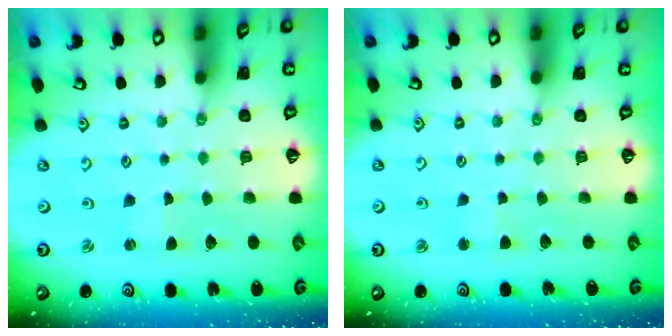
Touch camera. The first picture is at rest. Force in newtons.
{"total": 2.4, "press": 2.4, "slide": 0.5}